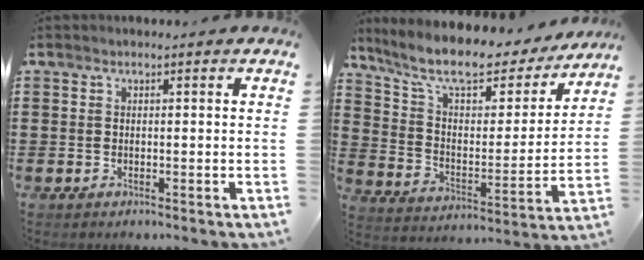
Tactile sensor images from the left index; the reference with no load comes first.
{"total": 10.1, "force": [8.3, 2.4, 5.2], "torque": [-0.129, -0.050, 0.140]}